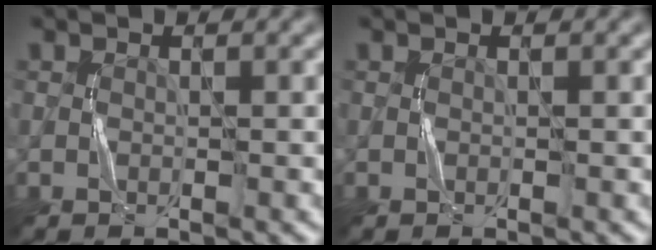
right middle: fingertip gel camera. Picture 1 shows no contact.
{"total": 0.0}